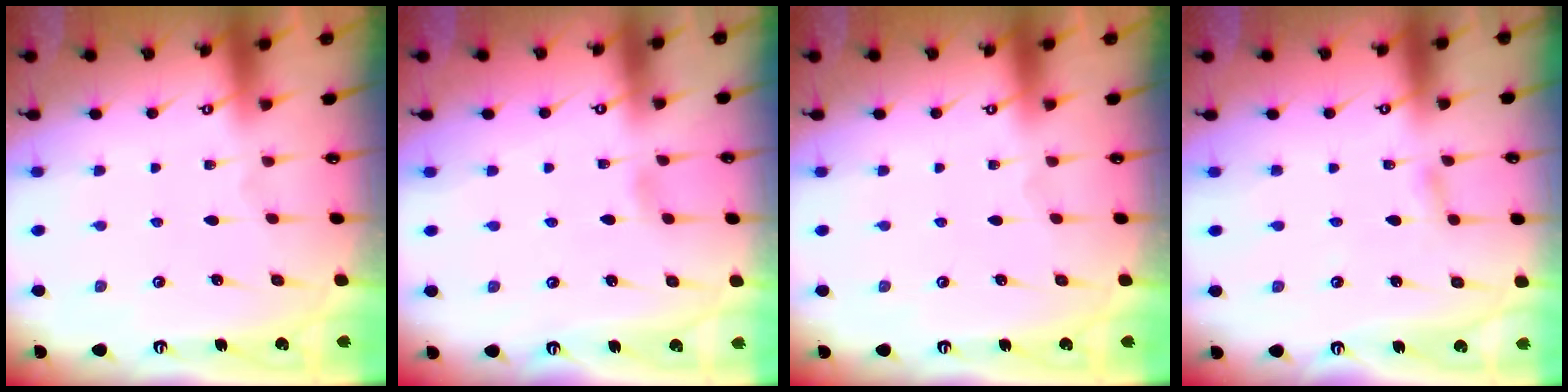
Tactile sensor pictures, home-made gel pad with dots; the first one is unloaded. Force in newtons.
{"total": 2.1, "press": 2.1, "slide": 0.2}
{"total": 0.0}
{"total": 2.8, "press": 2.8, "slide": 0.3}